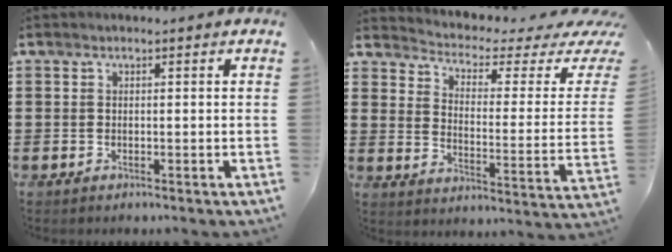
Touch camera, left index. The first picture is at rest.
{"total": 2.5, "force": [1.7, 0.7, 1.7], "torque": [-0.048, -0.026, 0.020]}